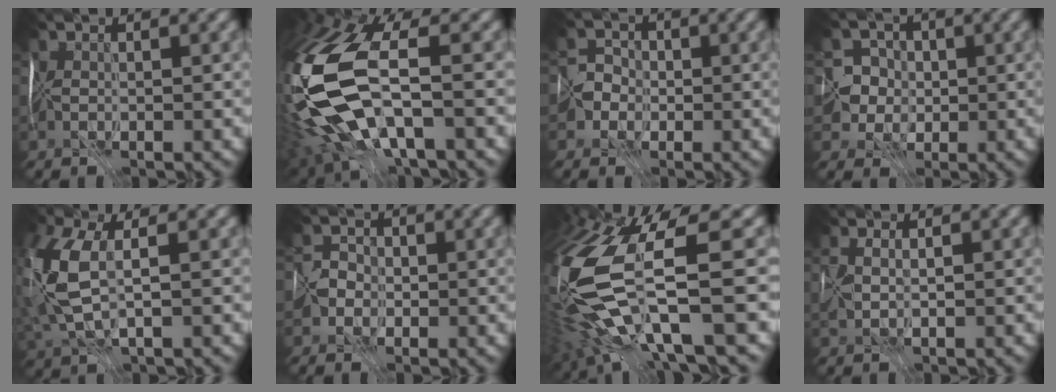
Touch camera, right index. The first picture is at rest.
{"total": 12.5, "force": [-1.7, 6.2, 10.7], "torque": [-0.257, -0.004, -0.031]}
{"total": 2.5, "force": [-1.2, 2.1, -0.3], "torque": [0.037, 0.003, -0.025]}
{"total": 4.6, "force": [-0.2, 4.6, 0.3], "torque": [0.016, 0.022, -0.026]}
{"total": 5.7, "force": [1.2, 2.9, 4.8], "torque": [-0.139, 0.000, 0.028]}
{"total": 1.2, "force": [-0.6, 0.9, -0.5], "torque": [0.030, 0.007, -0.011]}
{"total": 11.7, "force": [-2.2, 3.3, 11.1], "torque": [-0.253, -0.027, -0.017]}
{"total": 0.9, "force": [0.8, 0.1, 0.1], "torque": [0.011, 0.013, 0.023]}